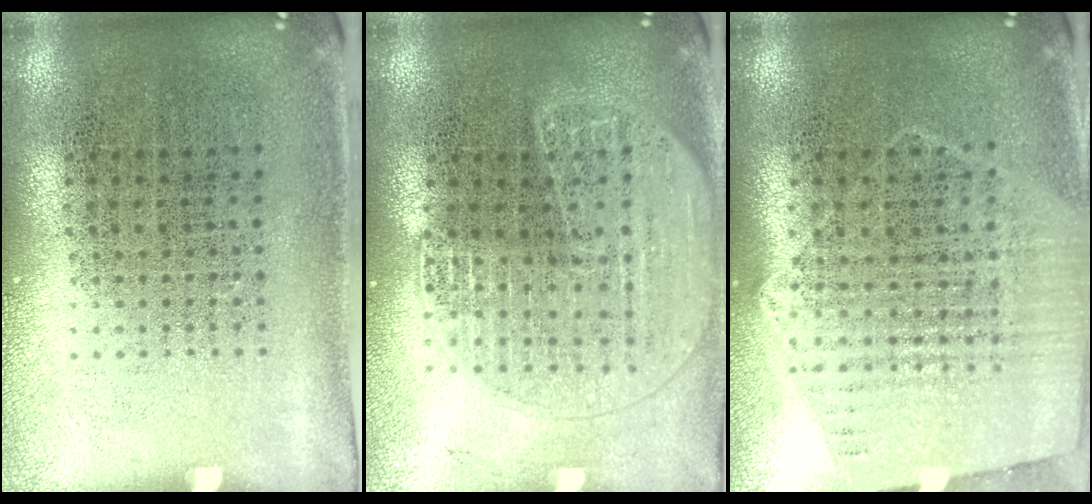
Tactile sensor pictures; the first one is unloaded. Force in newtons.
{"total": 1.8, "press": 1.7, "slide": 0.7}
{"total": 1.2, "press": 1.1, "slide": 0.3}